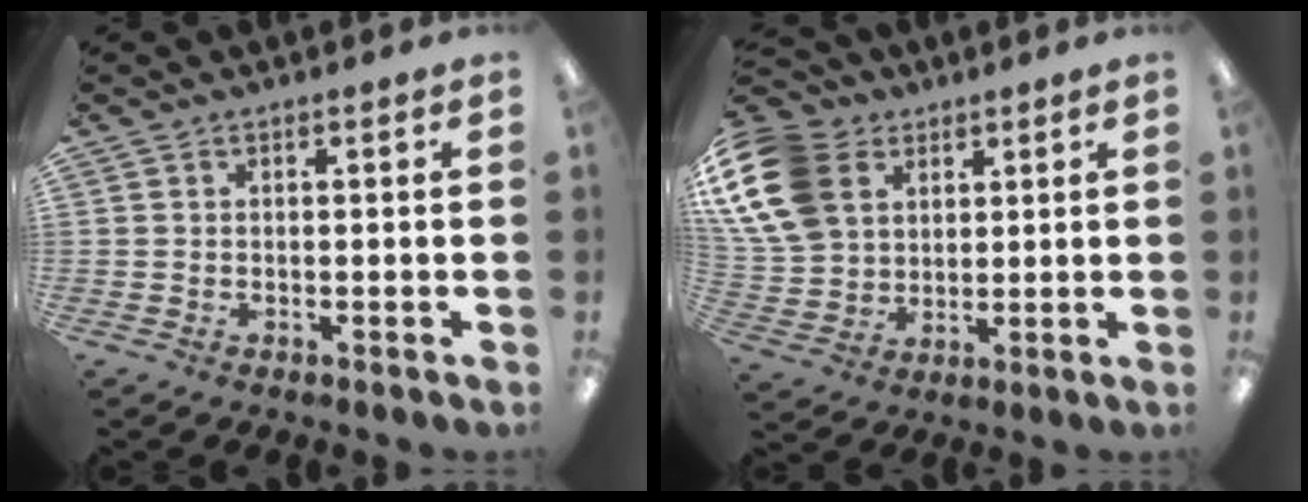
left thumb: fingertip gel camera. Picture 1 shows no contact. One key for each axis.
{"total": 17.8, "fx": 6.9, "fy": 13.4, "fz": 9.6, "tx": -0.224, "ty": -0.010, "tz": 0.132}